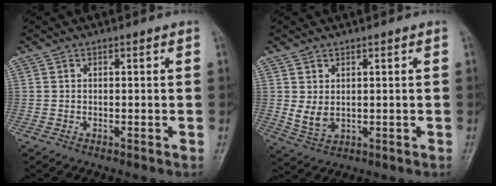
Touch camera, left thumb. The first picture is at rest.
{"total": 3.8, "force": [0.7, 2.5, 2.7], "torque": [-0.044, -0.010, 0.026]}